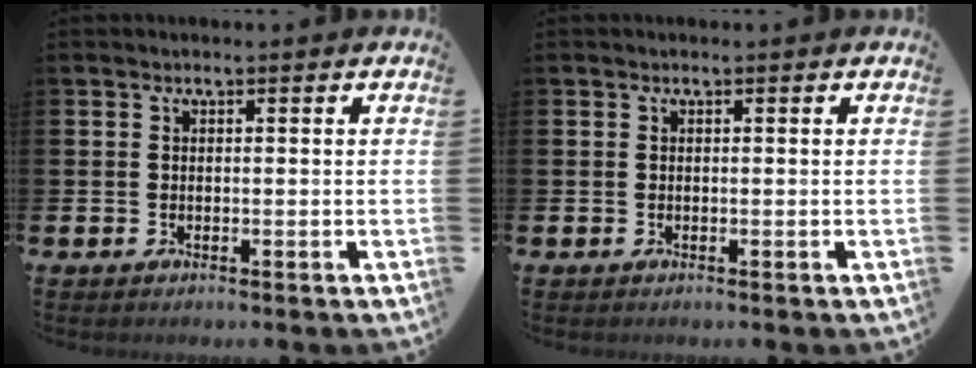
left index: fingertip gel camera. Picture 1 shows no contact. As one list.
[{"total": 0.0}]